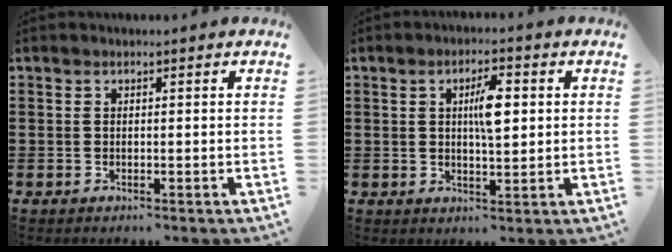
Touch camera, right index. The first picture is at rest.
{"total": 5.6, "force": [1.0, 1.8, 5.2], "torque": [-0.087, 0.004, 0.010]}